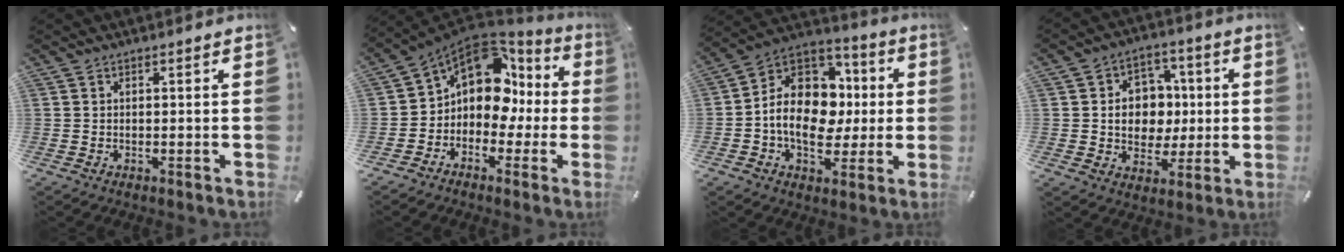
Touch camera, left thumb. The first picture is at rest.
{"total": 13.2, "force": [3.4, 9.7, 8.3], "torque": [-0.154, -0.022, 0.057]}
{"total": 15.6, "force": [-1.0, 12.4, 9.4], "torque": [-0.184, -0.002, -0.017]}
{"total": 10.0, "force": [0.2, 8.8, 4.7], "torque": [-0.066, 0.011, 0.009]}